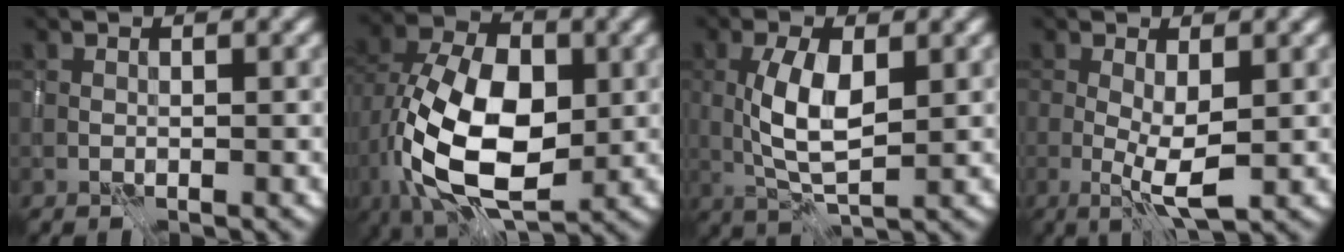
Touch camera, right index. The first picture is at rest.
{"total": 13.4, "force": [-2.4, 7.7, 10.6], "torque": [-0.202, -0.002, -0.047]}
{"total": 5.1, "force": [0.4, 2.1, 4.6], "torque": [-0.097, -0.002, 0.008]}
{"total": 3.4, "force": [-0.4, 0.7, 3.3], "torque": [-0.061, -0.011, -0.009]}